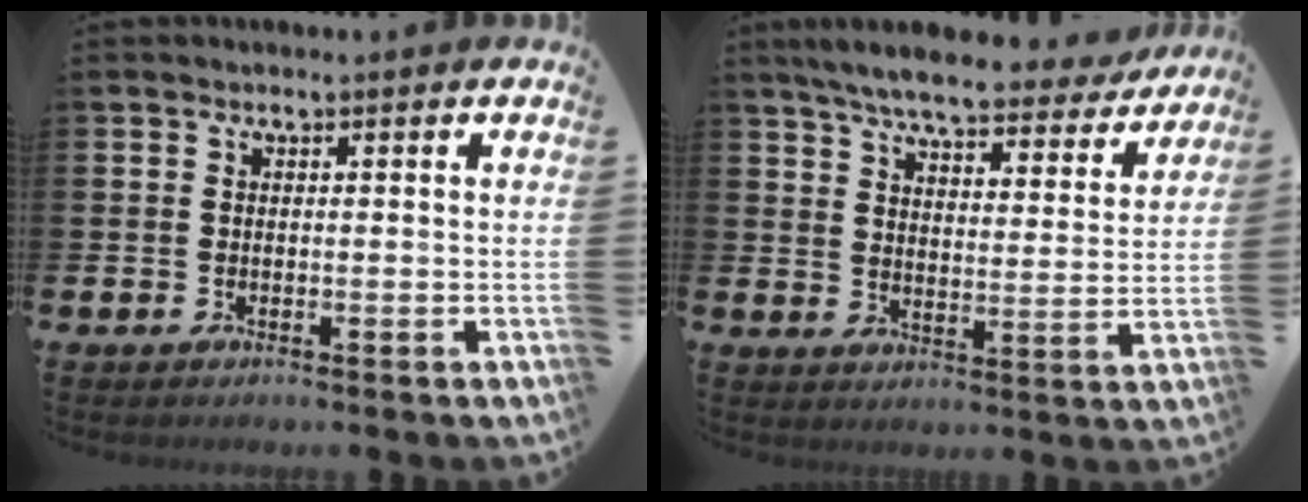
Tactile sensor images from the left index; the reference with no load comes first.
{"total": 6.9, "force": [6.2, 1.0, 2.7], "torque": [-0.071, -0.034, 0.104]}